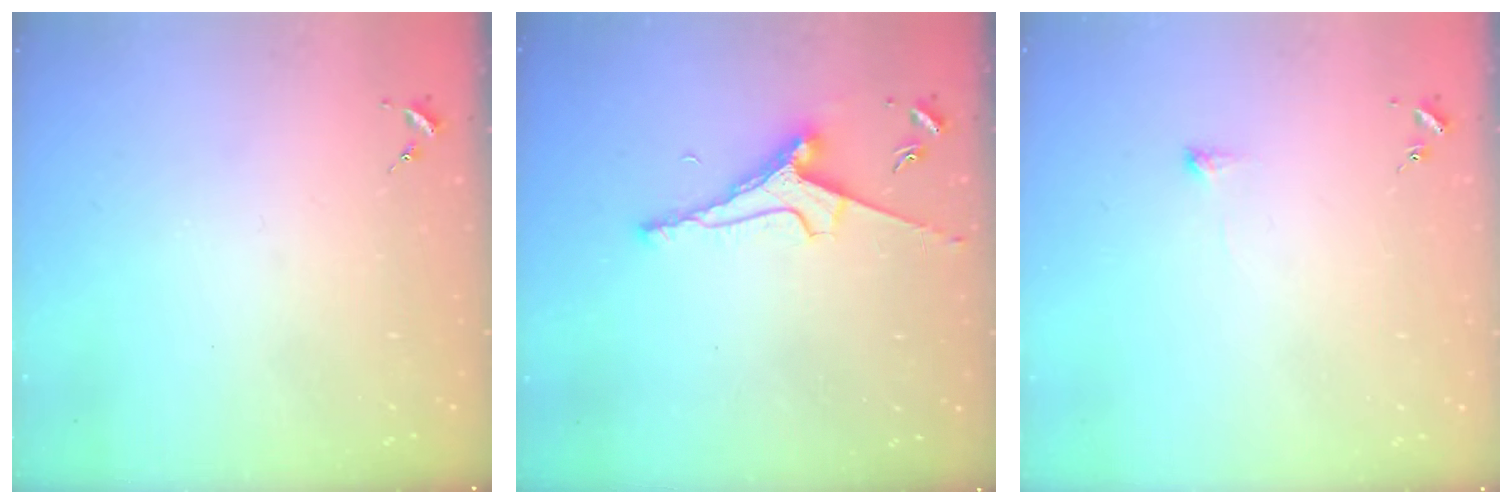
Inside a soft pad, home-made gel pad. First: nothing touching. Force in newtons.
{"total": 7.6, "press": 7.5, "slide": 1.2}
{"total": 5.1, "press": 5.0, "slide": 1.0}